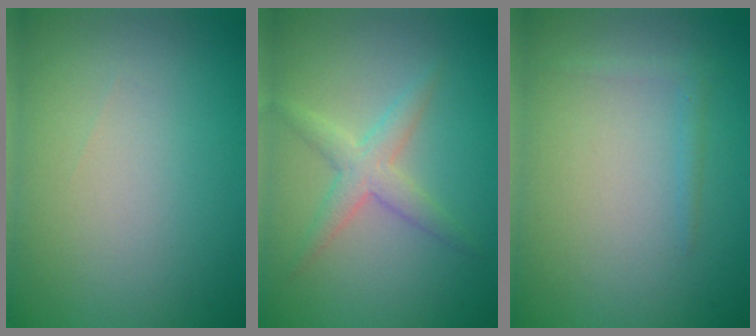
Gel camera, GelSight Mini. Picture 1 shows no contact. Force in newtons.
{"total": 2.6, "press": 2.6, "slide": 0.2}
{"total": 1.1, "press": 1.1, "slide": 0.1}